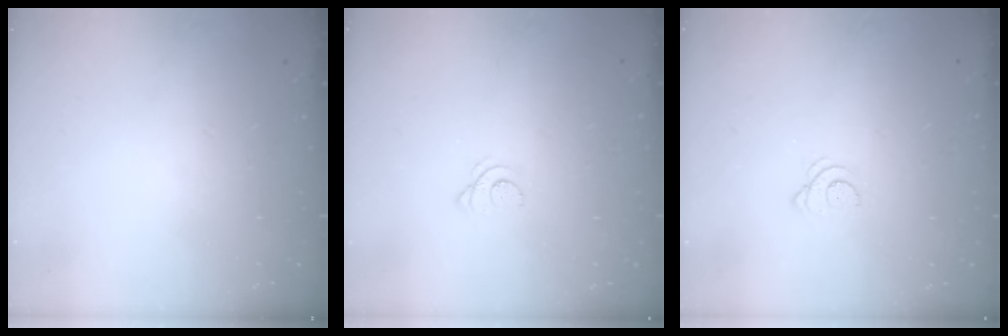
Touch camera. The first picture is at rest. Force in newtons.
{"total": 2.0, "press": 2.0, "slide": 0.2}
{"total": 3.2, "press": 3.1, "slide": 0.5}